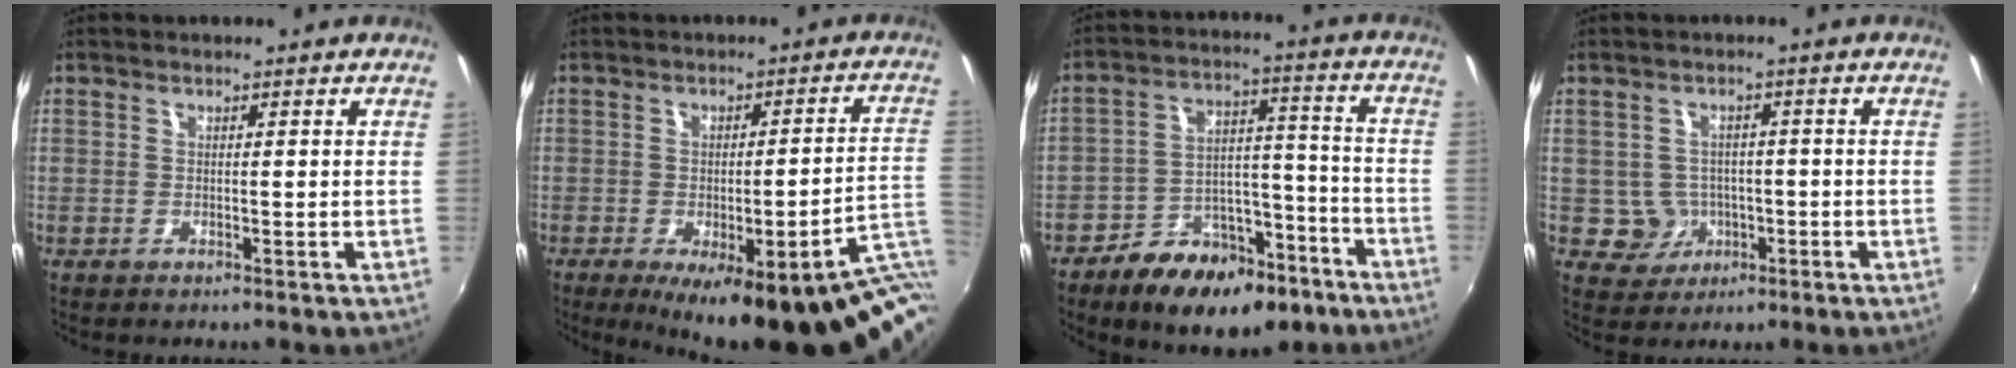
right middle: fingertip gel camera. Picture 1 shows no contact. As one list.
[{"total": 22.1, "force": [-10.8, 5.2, 18.6], "torque": [-0.221, -0.028, -0.122]}, {"total": 16.0, "force": [-10.4, 8.6, 8.4], "torque": [-0.146, 0.025, -0.146]}, {"total": 4.6, "force": [-1.2, 4.4, 0.7], "torque": [-0.026, 0.012, -0.006]}]